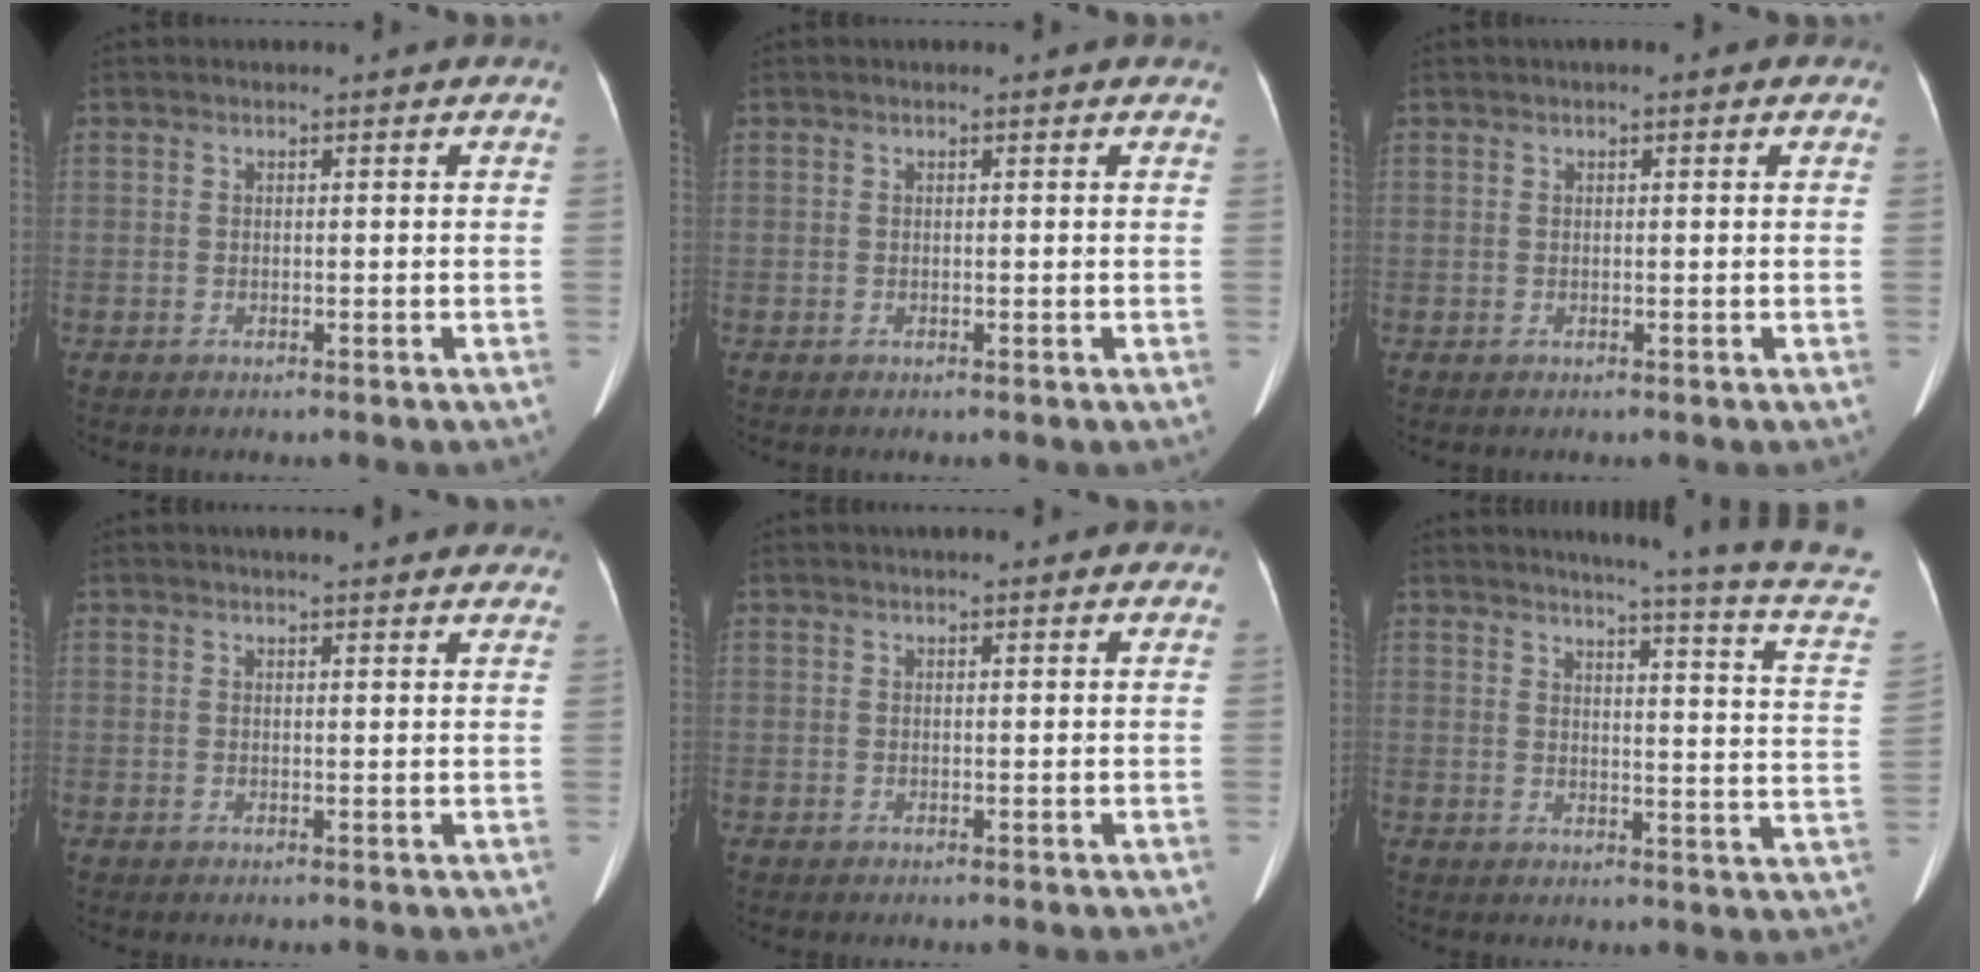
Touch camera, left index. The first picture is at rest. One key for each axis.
{"total": 1.0, "fx": 0.8, "fy": 0.3, "fz": 0.5, "tx": -0.007, "ty": 0.005, "tz": 0.003}
{"total": 1.4, "fx": 0.6, "fy": 0.5, "fz": 1.1, "tx": -0.015, "ty": 0.008, "tz": 0.004}
{"total": 9.7, "fx": 8.4, "fy": 2.0, "fz": 4.5, "tx": -0.045, "ty": 0.018, "tz": 0.092}
{"total": 4.0, "fx": 3.2, "fy": 1.1, "fz": 2.2, "tx": -0.025, "ty": 0.026, "tz": 0.040}
{"total": 17.3, "fx": 15.5, "fy": -2.8, "fz": 7.3, "tx": -0.109, "ty": -0.102, "tz": 0.158}